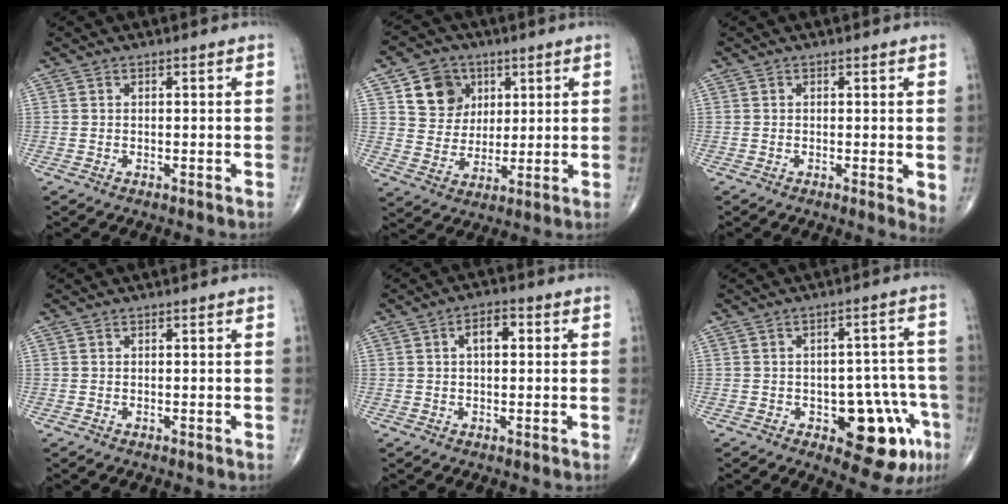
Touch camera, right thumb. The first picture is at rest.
{"total": 10.0, "force": [4.0, 8.4, 3.5], "torque": [-0.024, -0.014, 0.073]}
{"total": 2.7, "force": [0.0, 0.9, 2.6], "torque": [-0.035, -0.009, -0.004]}
{"total": 0.0}
{"total": 4.5, "force": [1.0, 2.3, 3.7], "torque": [-0.054, 0.012, 0.013]}
{"total": 13.4, "force": [-5.5, 6.5, 10.3], "torque": [-0.082, 0.034, -0.061]}